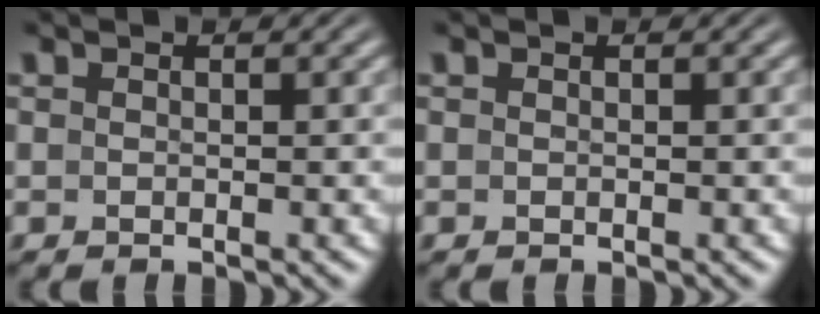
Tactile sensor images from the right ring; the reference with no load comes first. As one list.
[{"total": 0.0}]